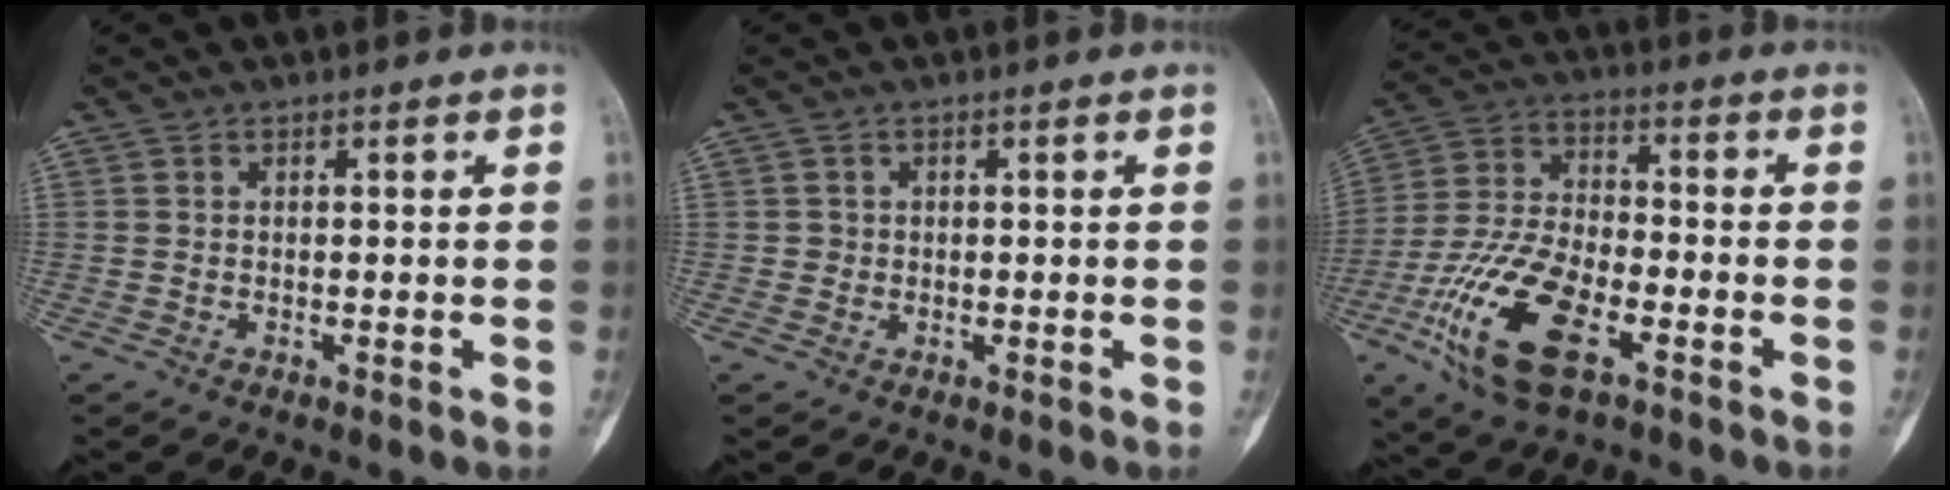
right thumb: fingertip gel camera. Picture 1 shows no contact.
{"total": 1.0, "force": [0.0, 1.0, 0.0], "torque": [0.007, 0.004, 0.000]}
{"total": 17.2, "force": [-7.3, 7.9, 13.4], "torque": [-0.271, 0.018, -0.136]}